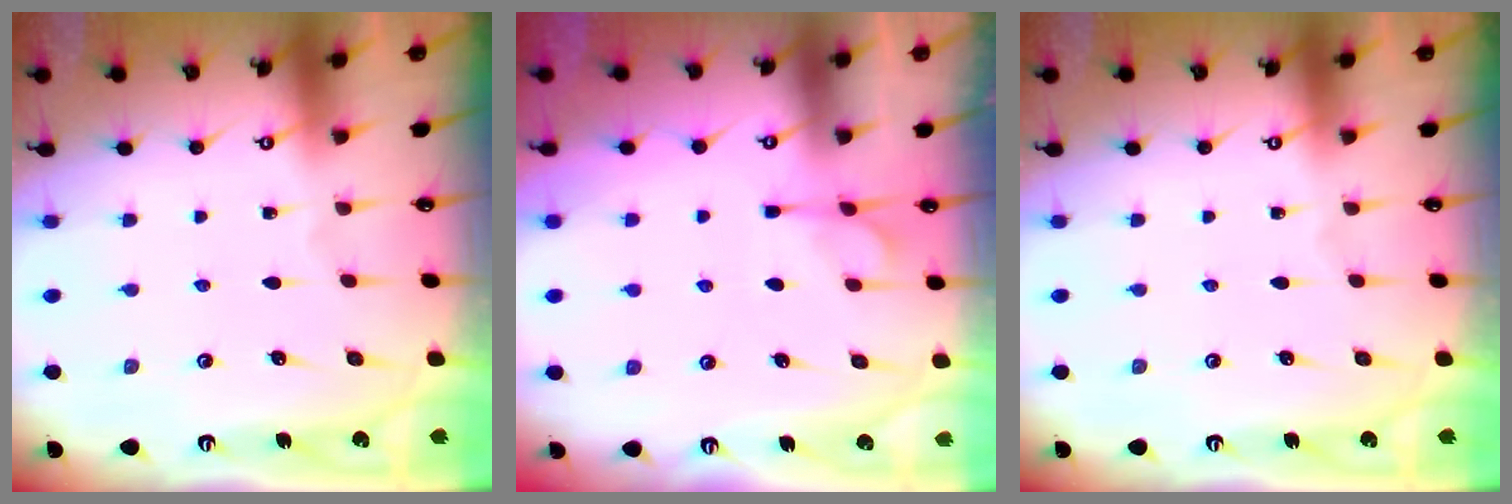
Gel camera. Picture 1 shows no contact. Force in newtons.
{"total": 7.3, "press": 7.1, "slide": 1.6}
{"total": 0.0}